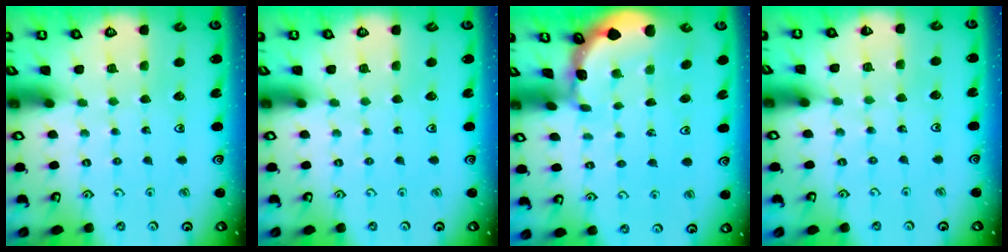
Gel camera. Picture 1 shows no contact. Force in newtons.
{"total": 0.0}
{"total": 1.4, "press": 1.4, "slide": 0.1}
{"total": 3.0, "press": 2.9, "slide": 0.6}